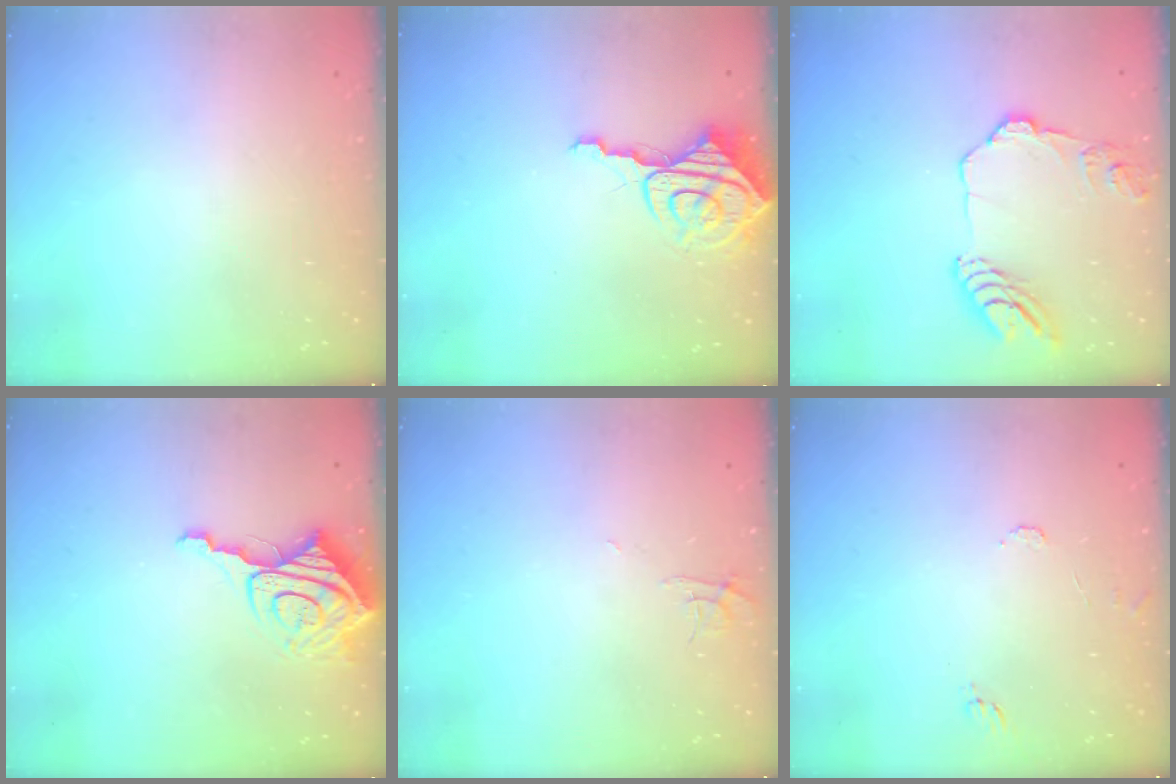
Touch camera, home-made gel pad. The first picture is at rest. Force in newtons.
{"total": 8.6, "press": 8.6, "slide": 0.9}
{"total": 13.9, "press": 13.8, "slide": 1.3}
{"total": 11.2, "press": 11.2, "slide": 1.2}
{"total": 4.5, "press": 4.5, "slide": 0.3}
{"total": 5.6, "press": 5.6, "slide": 0.5}